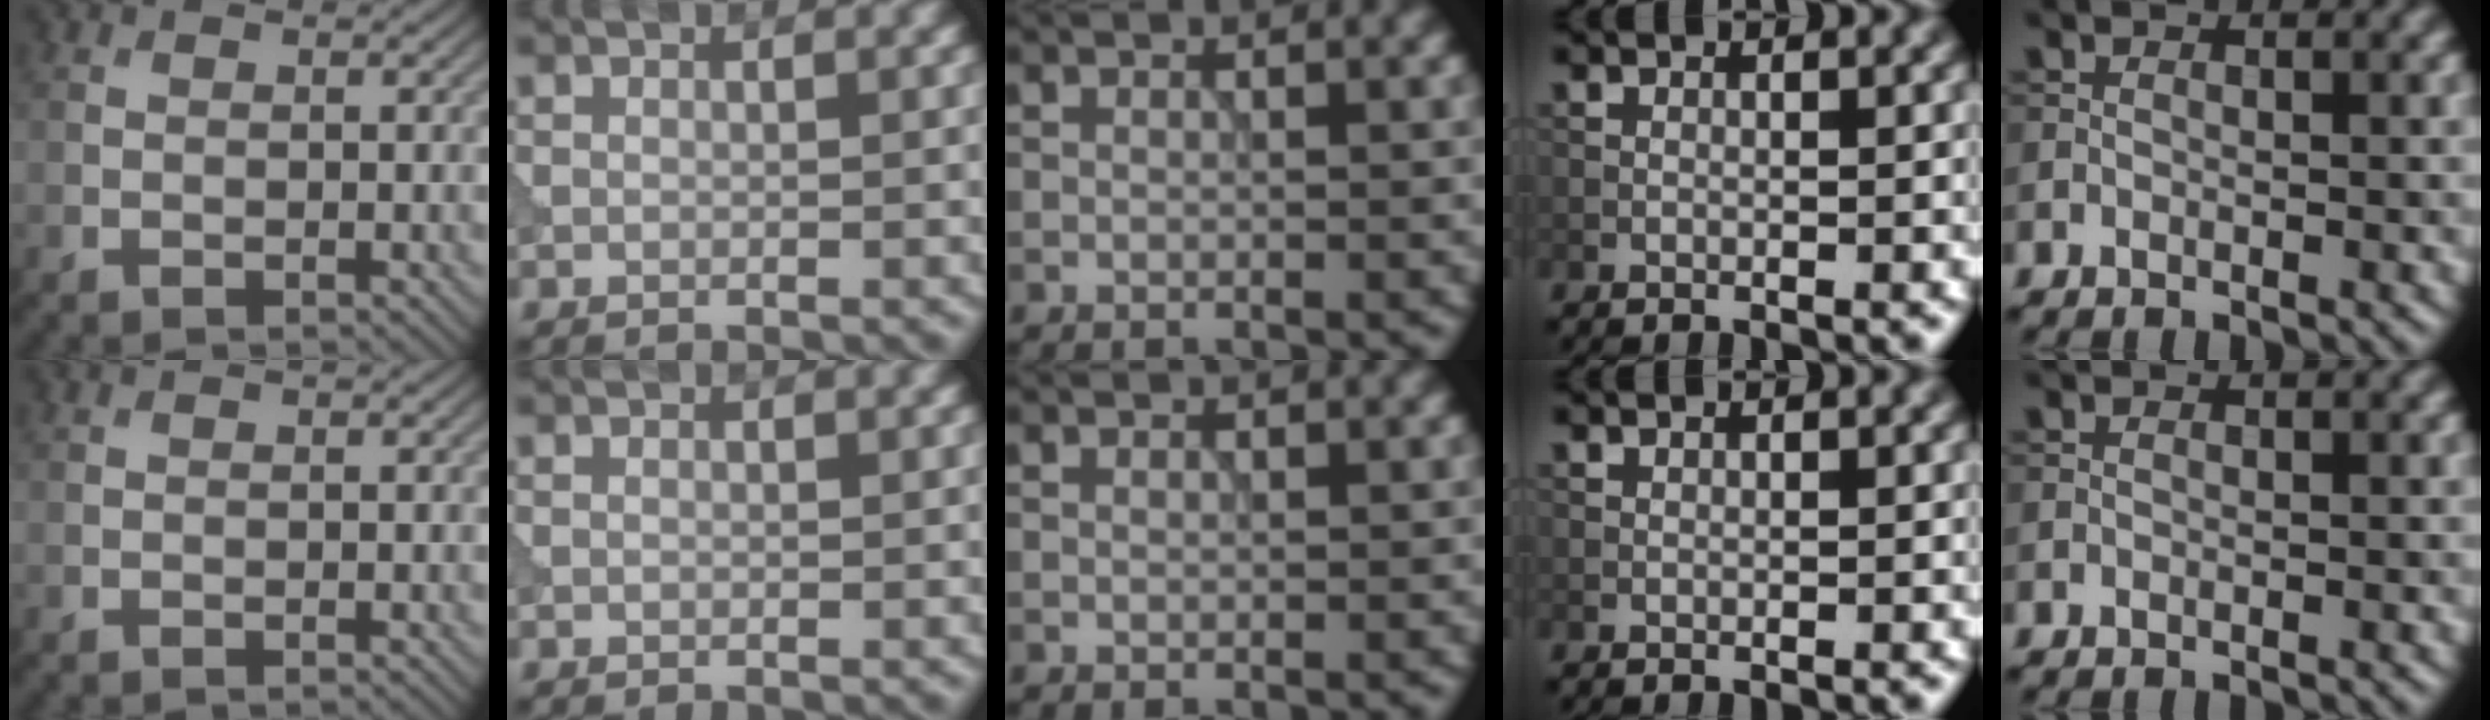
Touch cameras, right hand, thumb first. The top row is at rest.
{}